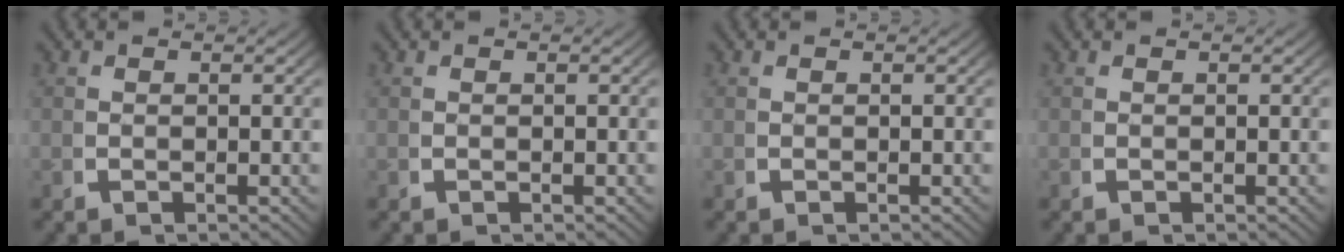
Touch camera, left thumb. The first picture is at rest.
{"total": 0.0}
{"total": 0.0}
{"total": 0.0}